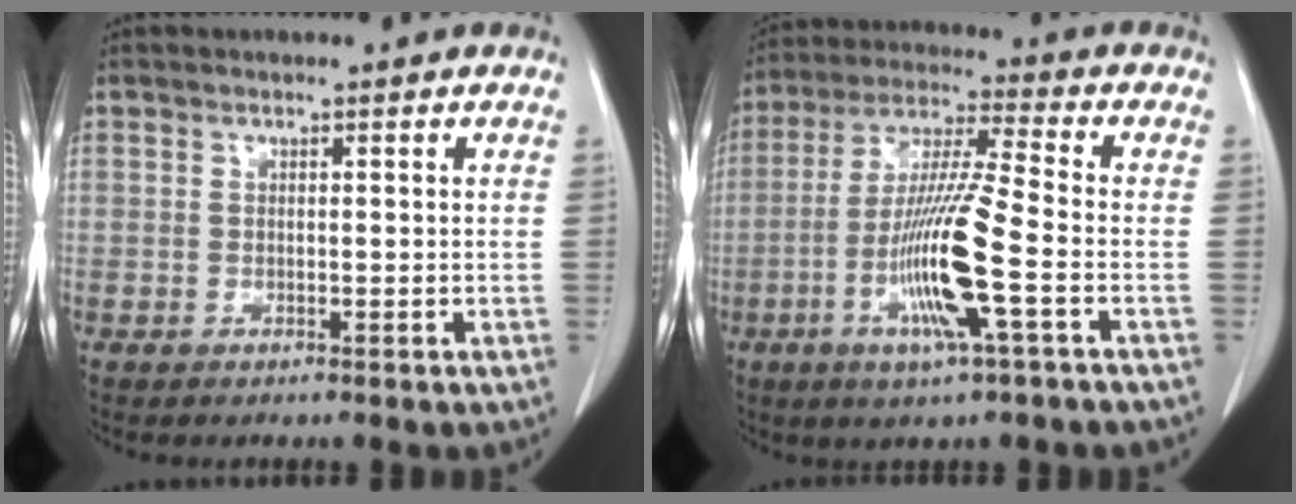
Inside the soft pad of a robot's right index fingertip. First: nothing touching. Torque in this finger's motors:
{"motor_torque": [2.14, 0.00, 0.42, 0.12]}